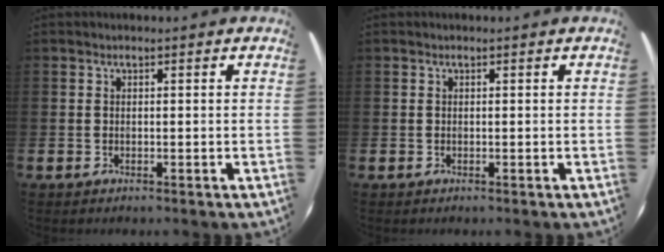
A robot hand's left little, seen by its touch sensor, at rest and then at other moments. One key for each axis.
{"total": 0.0}